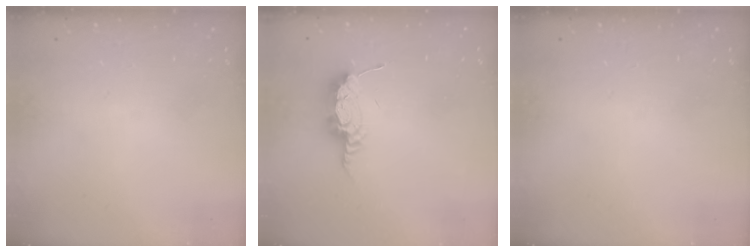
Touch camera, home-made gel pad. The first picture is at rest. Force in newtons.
{"total": 8.5, "press": 8.4, "slide": 0.9}
{"total": 0.0}